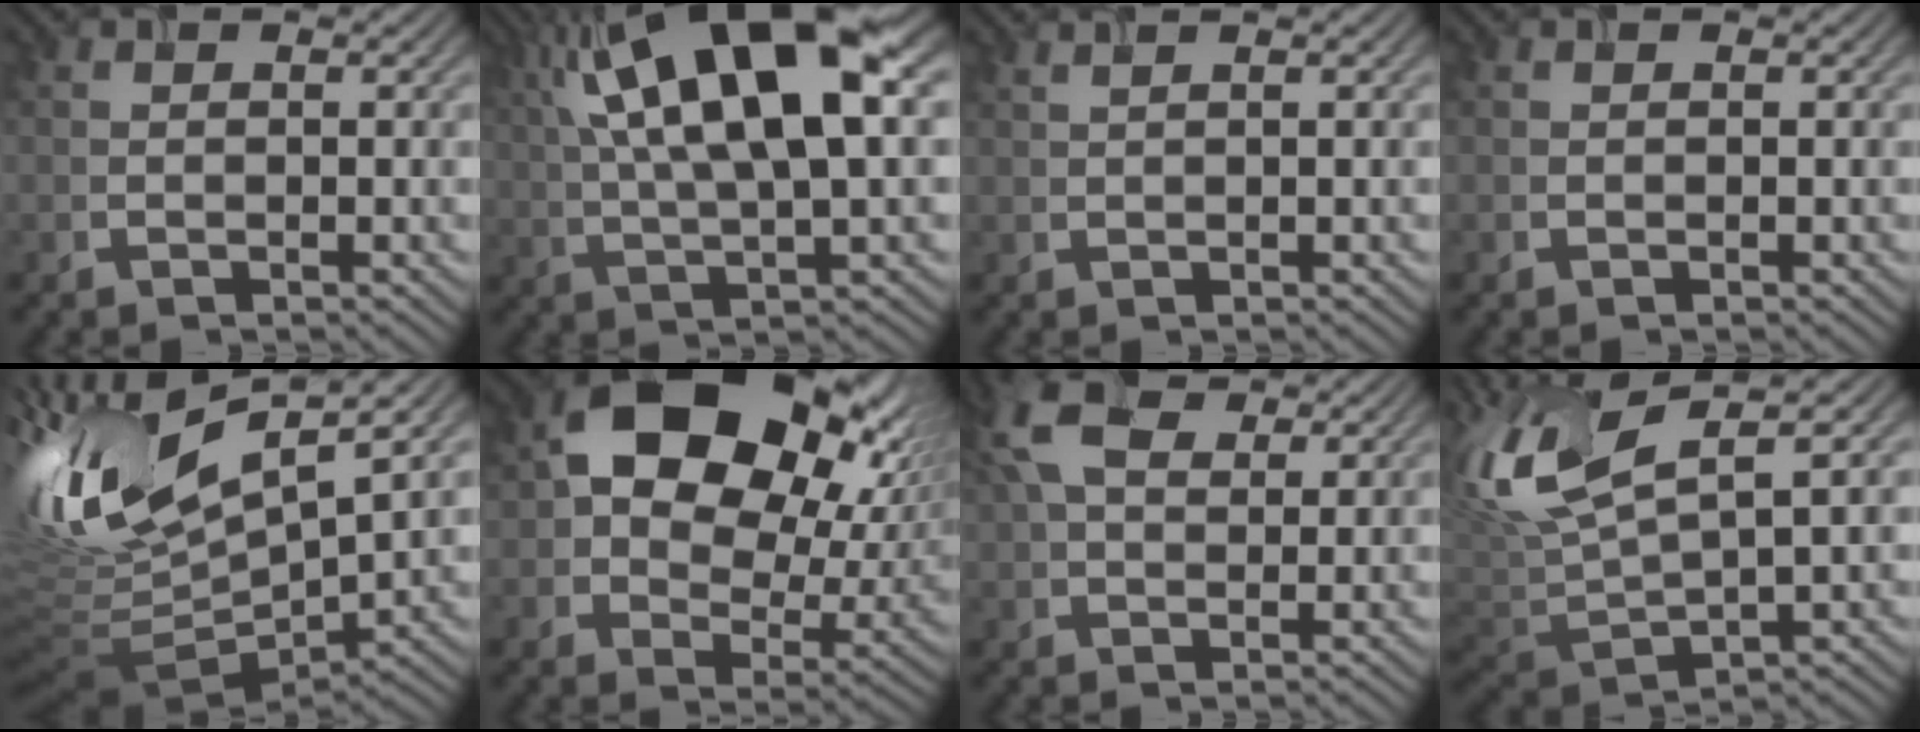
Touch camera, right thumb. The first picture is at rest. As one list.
[{"total": 17.6, "force": [6.3, 5.9, 15.3], "torque": [-0.297, 0.030, 0.104]}, {"total": 1.3, "force": [0.9, 0.1, 0.8], "torque": [-0.018, 0.005, 0.013]}, {"total": 0.0}, {"total": 16.0, "force": [4.3, 5.8, 14.3], "torque": [-0.325, 0.013, 0.086]}, {"total": 18.2, "force": [5.7, 12.4, 12.1], "torque": [-0.194, 0.001, 0.110]}, {"total": 9.5, "force": [4.4, 5.2, 6.5], "torque": [-0.172, 0.027, 0.085]}, {"total": 10.8, "force": [3.6, 3.7, 9.5], "torque": [-0.230, 0.017, 0.068]}]